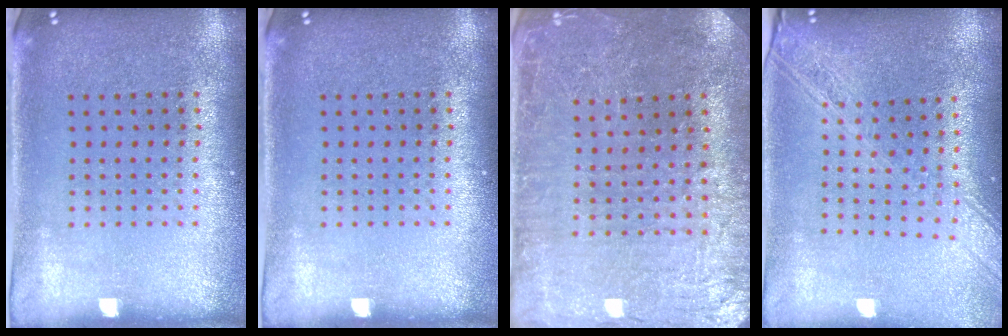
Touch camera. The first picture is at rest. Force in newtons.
{"total": 0.0}
{"total": 2.0, "press": 2.0, "slide": 0.3}
{"total": 2.2, "press": 1.9, "slide": 1.2}